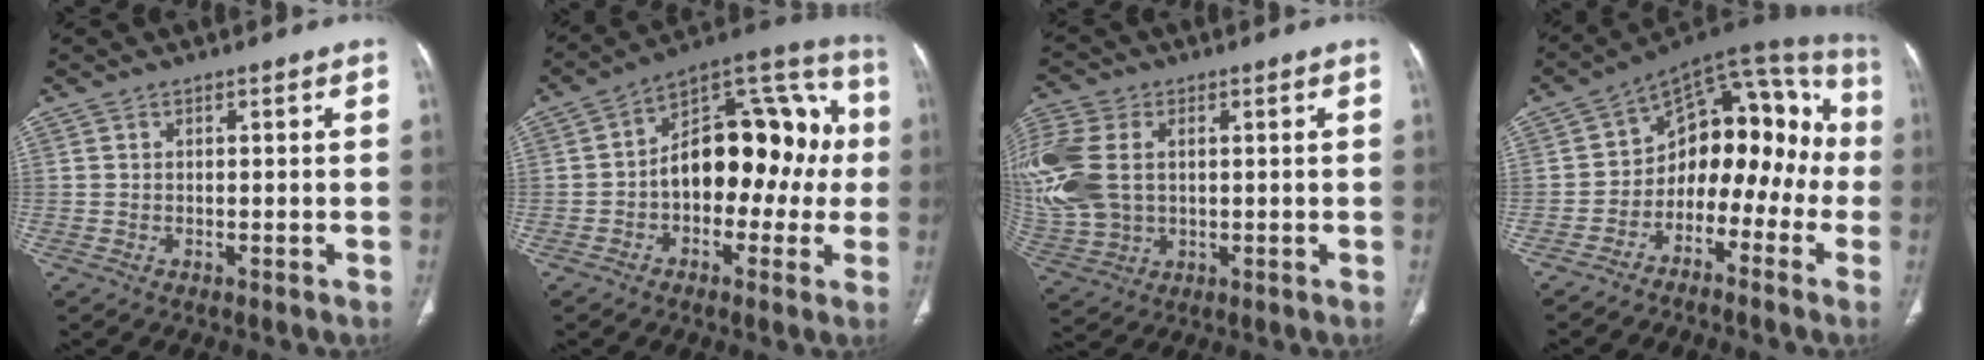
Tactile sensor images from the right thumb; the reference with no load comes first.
{"total": 19.5, "force": [-0.7, 11.9, 15.4], "torque": [-0.177, 0.060, -0.019]}
{"total": 18.5, "force": [2.3, 13.1, 12.9], "torque": [-0.341, 0.006, 0.057]}
{"total": 16.6, "force": [-4.7, 11.2, 11.3], "torque": [-0.090, 0.104, -0.084]}